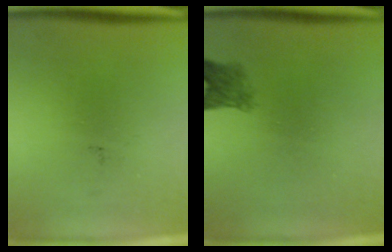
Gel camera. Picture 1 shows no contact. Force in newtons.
{"total": 2.9}